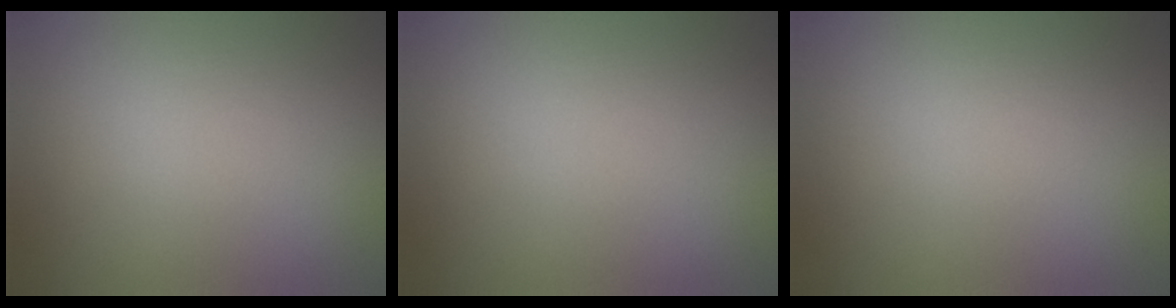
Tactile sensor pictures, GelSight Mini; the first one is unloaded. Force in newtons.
{"total": 0.0}
{"total": 0.0}